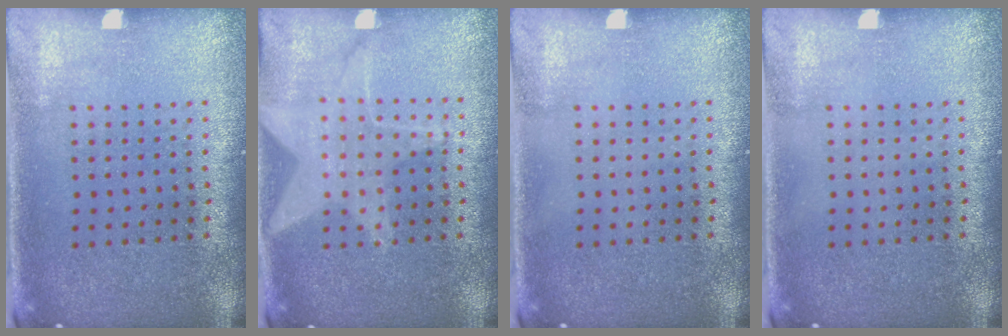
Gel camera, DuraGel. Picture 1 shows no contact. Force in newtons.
{"total": 1.5, "press": 1.5, "slide": 0.1}
{"total": 0.0}
{"total": 0.0}